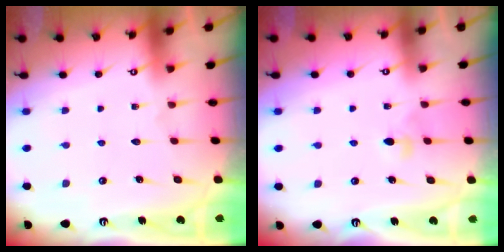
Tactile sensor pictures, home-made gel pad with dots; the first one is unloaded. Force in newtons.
{"total": 3.3, "press": 3.2, "slide": 0.9}